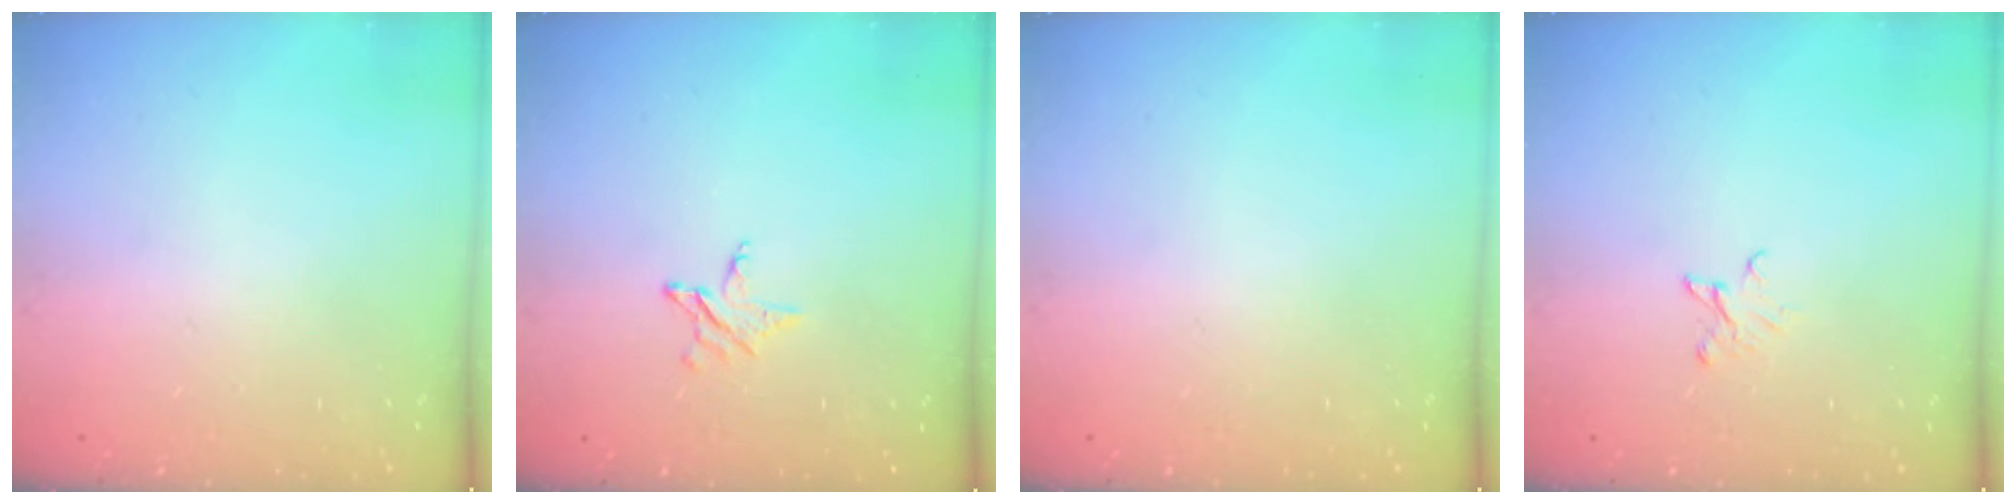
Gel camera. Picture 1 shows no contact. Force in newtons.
{"total": 2.9, "press": 2.8, "slide": 0.3}
{"total": 0.0}
{"total": 2.6, "press": 2.6, "slide": 0.3}